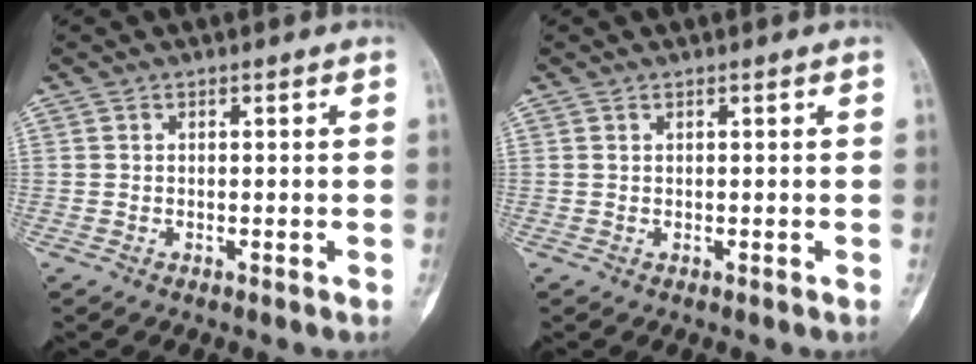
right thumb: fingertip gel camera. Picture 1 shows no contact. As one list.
[{"total": 0.0}]